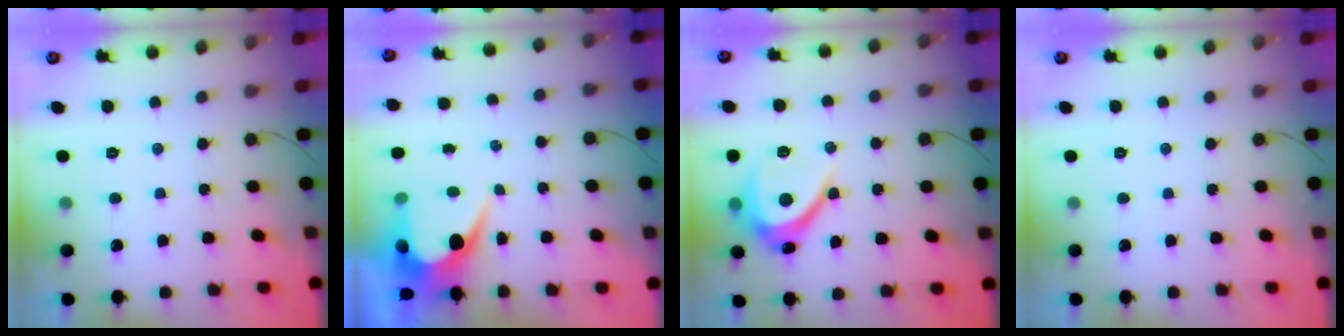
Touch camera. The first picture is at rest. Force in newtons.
{"total": 6.1, "press": 6.1, "slide": 0.4}
{"total": 10.2, "press": 10.2, "slide": 0.8}
{"total": 0.0}